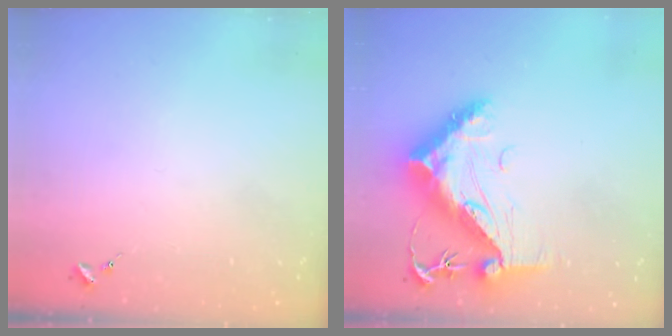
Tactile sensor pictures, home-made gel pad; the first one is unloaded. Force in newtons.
{"total": 19.4, "press": 19.3, "slide": 1.7}